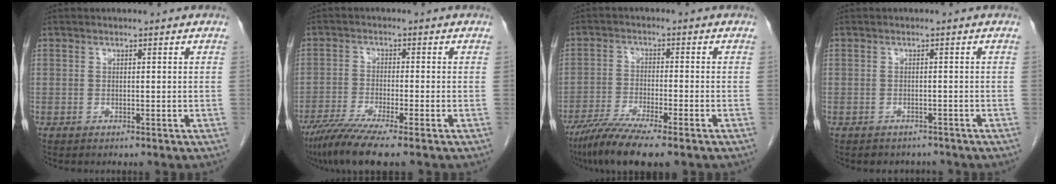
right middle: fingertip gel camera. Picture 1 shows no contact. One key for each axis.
{"total": 7.9, "fx": -5.9, "fy": -0.3, "fz": 5.3, "tx": -0.090, "ty": -0.023, "tz": -0.101}
{"total": 9.0, "fx": -6.7, "fy": 0.4, "fz": 6.0, "tx": -0.104, "ty": -0.022, "tz": -0.114}
{"total": 3.2, "fx": -2.8, "fy": 1.5, "fz": 0.3, "tx": -0.009, "ty": 0.001, "tz": -0.036}